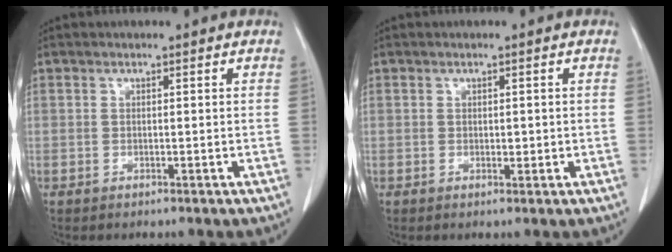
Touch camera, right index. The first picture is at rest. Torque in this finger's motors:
{"motor_torque": [0.03, 0.27, 0.05, 0.07]}